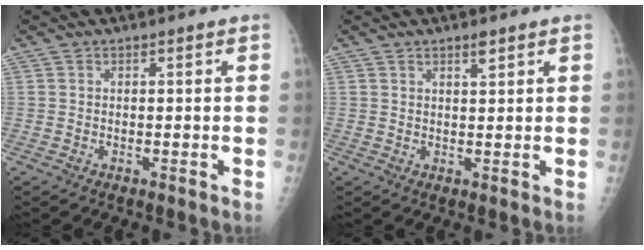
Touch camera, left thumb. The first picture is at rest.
{"total": 2.1, "force": [1.5, 0.5, 1.4], "torque": [-0.019, -0.010, 0.025]}